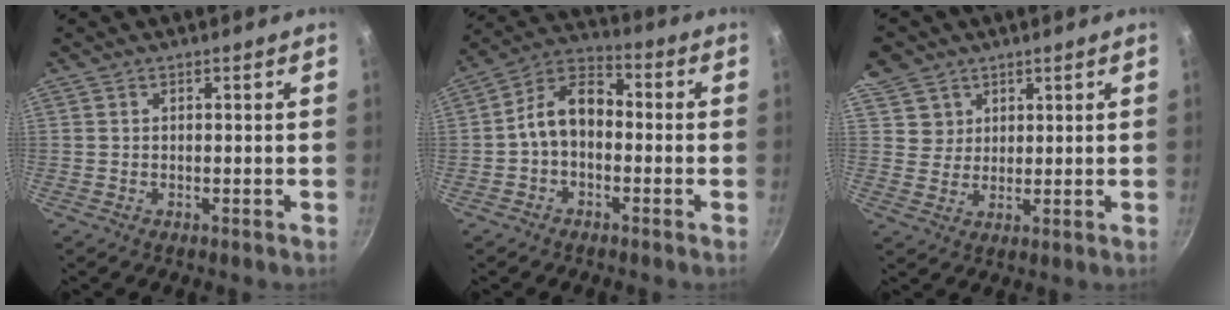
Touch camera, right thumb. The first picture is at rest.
{"total": 9.4, "force": [-1.3, 6.3, 6.8], "torque": [-0.099, 0.042, -0.041]}
{"total": 6.6, "force": [4.0, 5.2, 0.9], "torque": [0.021, -0.008, 0.074]}